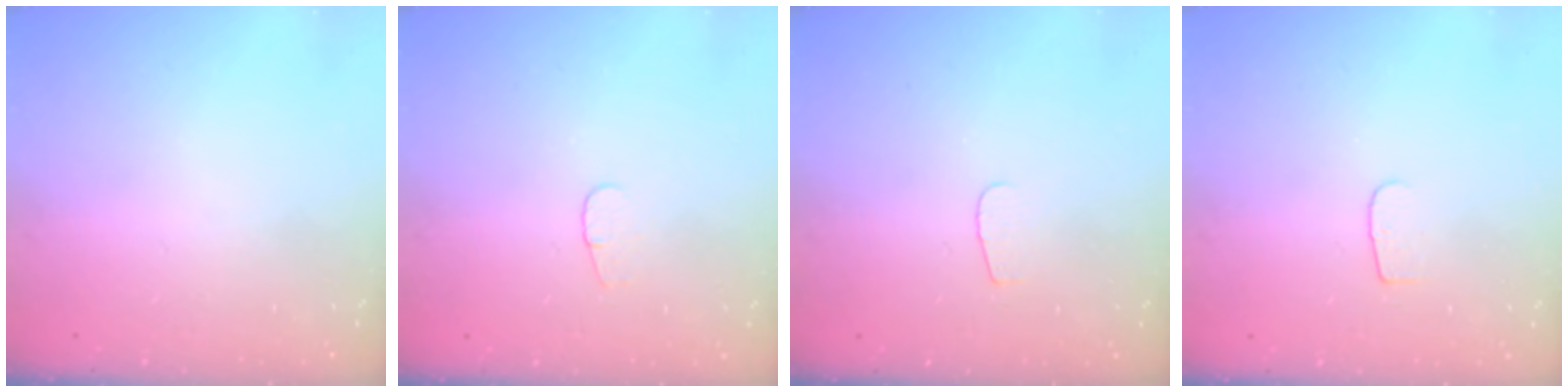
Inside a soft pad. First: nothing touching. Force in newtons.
{"total": 3.6, "press": 3.6, "slide": 0.4}
{"total": 3.4, "press": 3.4, "slide": 0.4}
{"total": 4.2, "press": 4.2, "slide": 0.4}